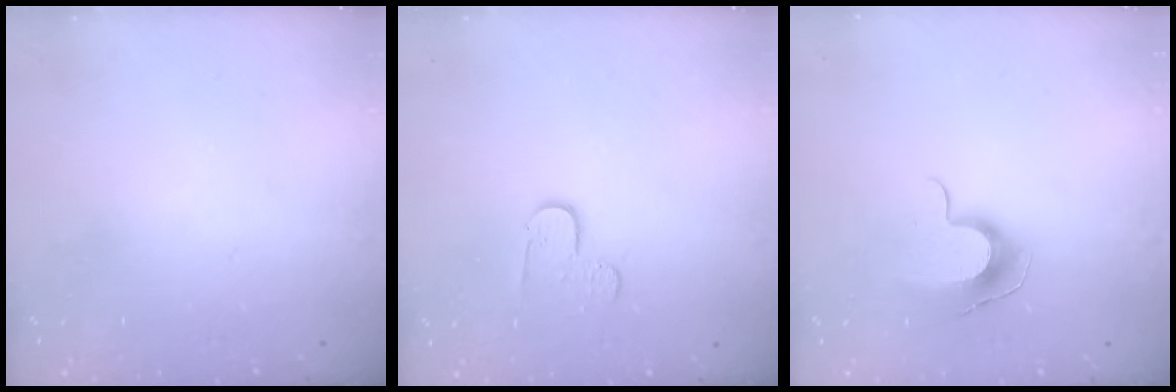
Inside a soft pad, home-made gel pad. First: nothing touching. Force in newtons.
{"total": 3.3, "press": 3.3, "slide": 0.3}
{"total": 10.7, "press": 10.6, "slide": 0.8}